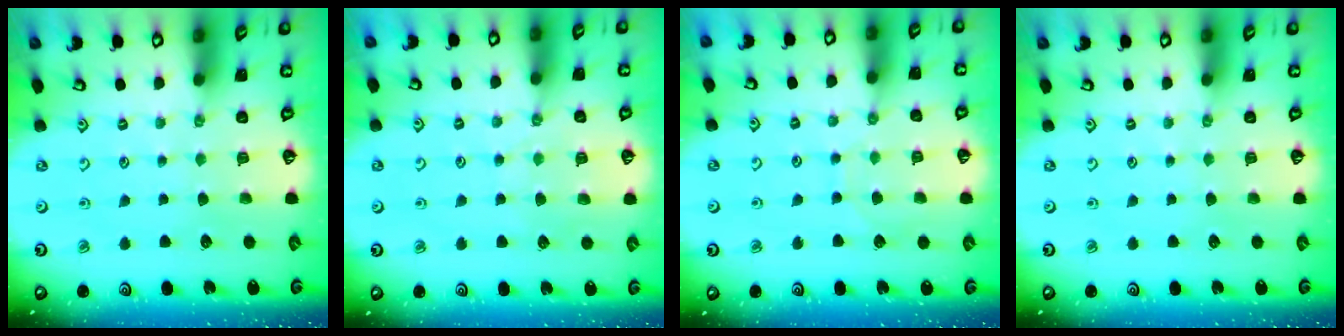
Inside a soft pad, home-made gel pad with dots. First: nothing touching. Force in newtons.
{"total": 5.7, "press": 5.6, "slide": 0.8}
{"total": 5.5, "press": 5.5, "slide": 0.6}
{"total": 0.0}